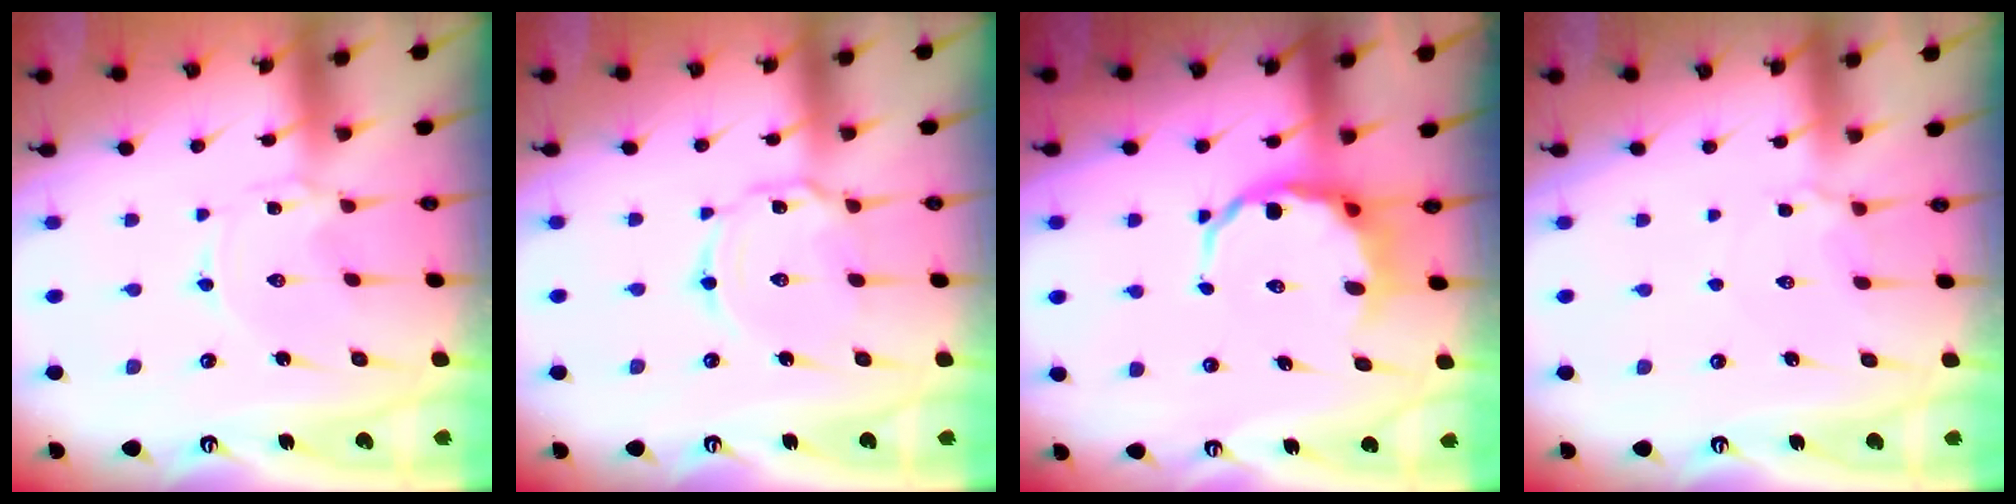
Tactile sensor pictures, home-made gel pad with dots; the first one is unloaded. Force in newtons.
{"total": 5.2, "press": 5.2, "slide": 0.5}
{"total": 8.2, "press": 7.8, "slide": 2.4}
{"total": 3.6, "press": 3.6, "slide": 0.7}